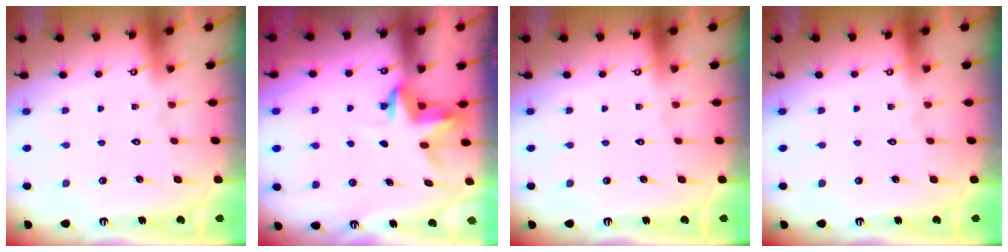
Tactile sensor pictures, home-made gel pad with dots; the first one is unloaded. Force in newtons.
{"total": 3.9, "press": 3.9, "slide": 0.3}
{"total": 0.0}
{"total": 0.0}